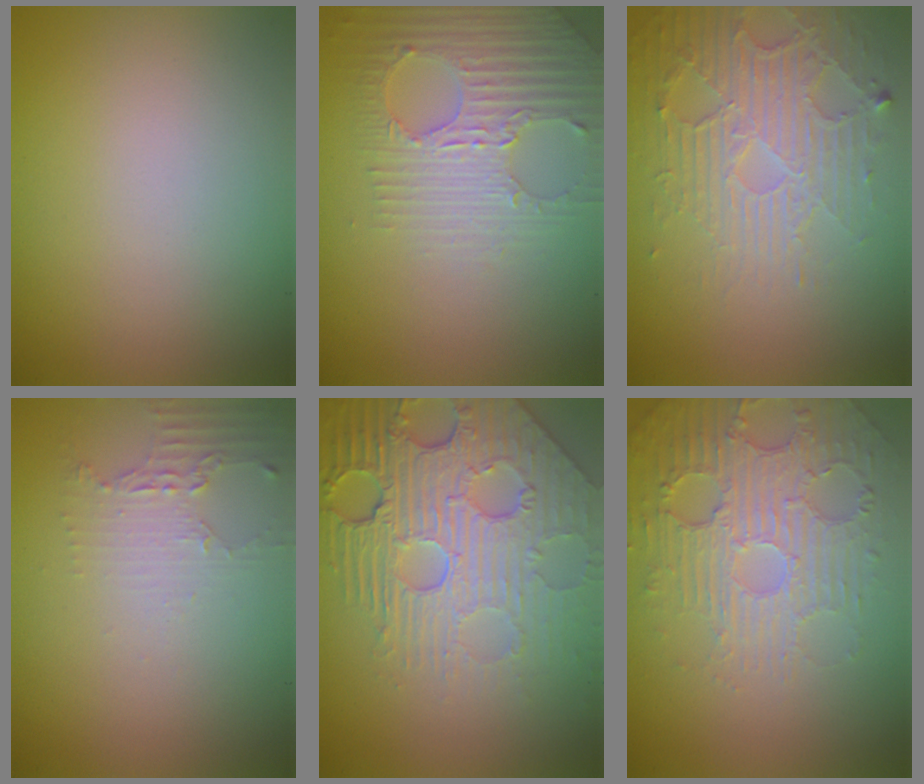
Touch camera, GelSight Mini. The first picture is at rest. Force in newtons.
{"total": 3.1, "press": 3.0, "slide": 0.6}
{"total": 5.4, "press": 3.6, "slide": 4.0}
{"total": 2.1, "press": 1.5, "slide": 1.4}
{"total": 8.6, "press": 6.0, "slide": 6.1}
{"total": 5.4, "press": 3.8, "slide": 3.9}